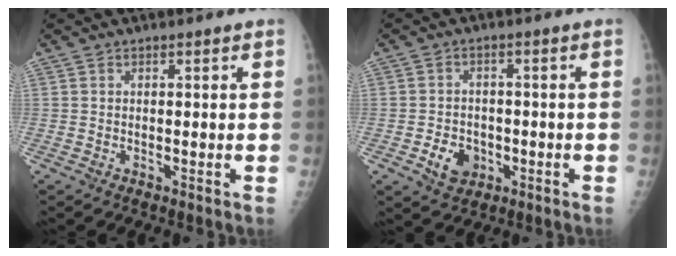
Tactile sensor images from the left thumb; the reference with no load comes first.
{"total": 5.6, "force": [-2.0, 4.3, 2.9], "torque": [-0.032, 0.011, -0.027]}